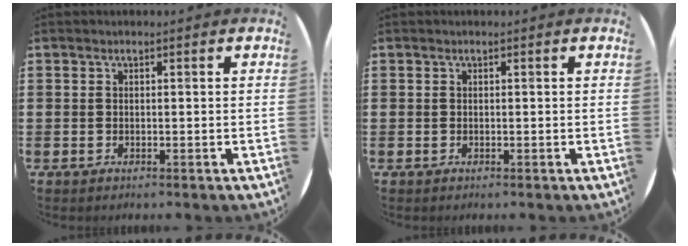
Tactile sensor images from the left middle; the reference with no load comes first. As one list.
[{"total": 0.0}]